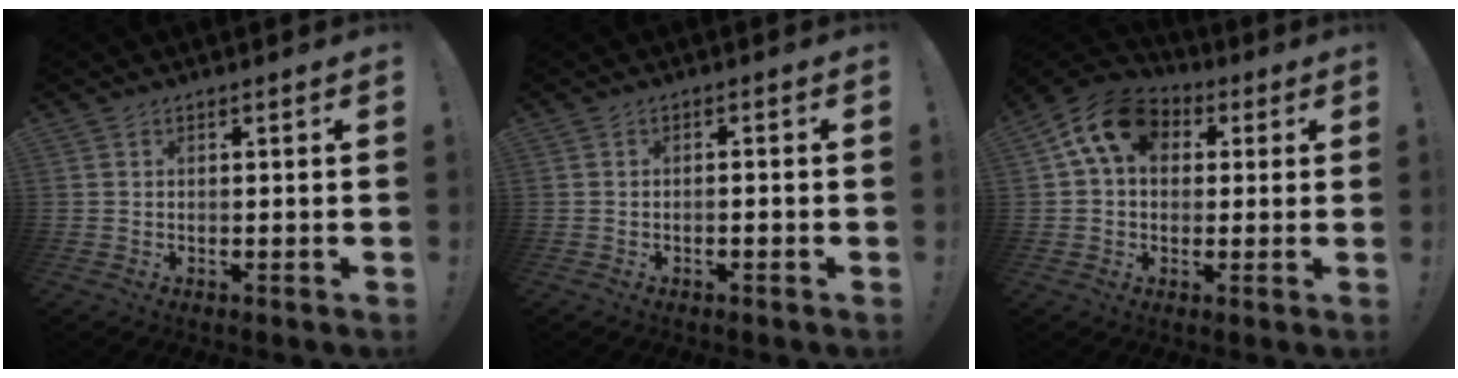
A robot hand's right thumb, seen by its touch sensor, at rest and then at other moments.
{"total": 1.3, "force": [-1.0, 0.1, 0.8], "torque": [-0.012, 0.000, -0.018]}
{"total": 13.0, "force": [4.2, 9.5, 7.9], "torque": [-0.127, 0.002, 0.084]}